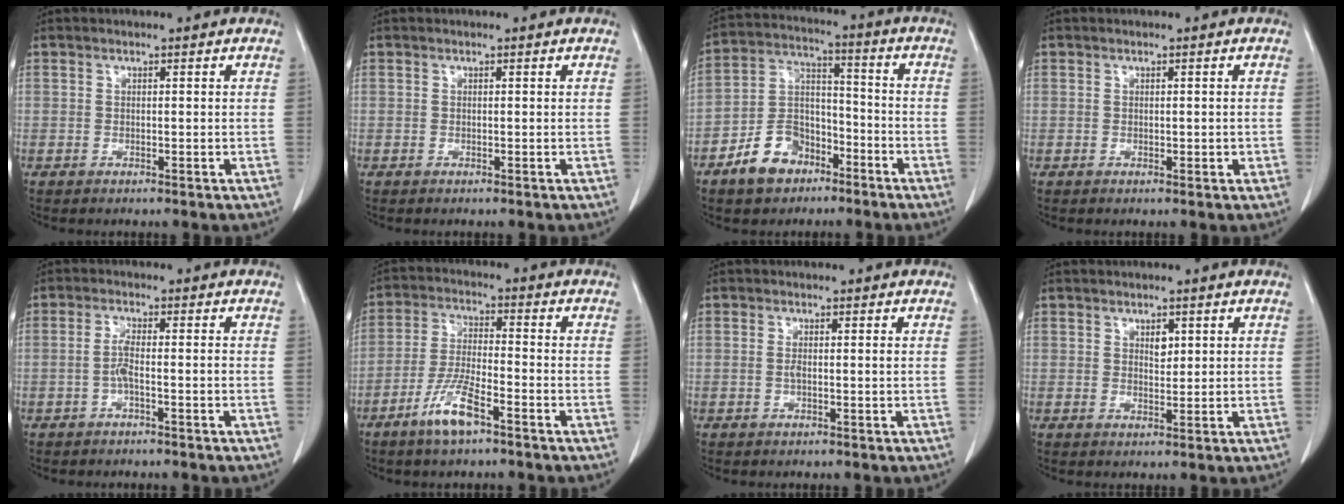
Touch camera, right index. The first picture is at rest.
{"total": 0.0}
{"total": 9.8, "force": [-5.9, 6.5, 4.4], "torque": [-0.092, 0.024, -0.101]}
{"total": 1.2, "force": [-0.1, 0.8, 0.9], "torque": [-0.012, 0.003, 0.003]}
{"total": 2.5, "force": [-1.0, 0.1, 2.3], "torque": [-0.047, 0.004, -0.021]}
{"total": 7.4, "force": [-4.5, 1.2, 5.7], "torque": [-0.116, -0.006, -0.085]}
{"total": 1.3, "force": [0.0, 0.2, 1.3], "torque": [-0.027, -0.001, 0.001]}
{"total": 1.8, "force": [0.8, 1.0, 1.3], "torque": [-0.018, -0.004, 0.015]}